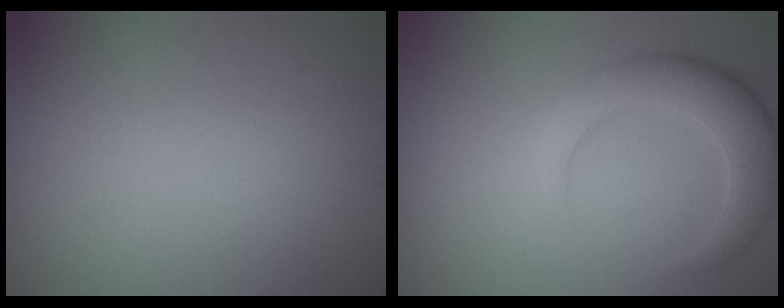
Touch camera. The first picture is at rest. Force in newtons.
{"total": 4.6, "press": 4.6, "slide": 0.2}